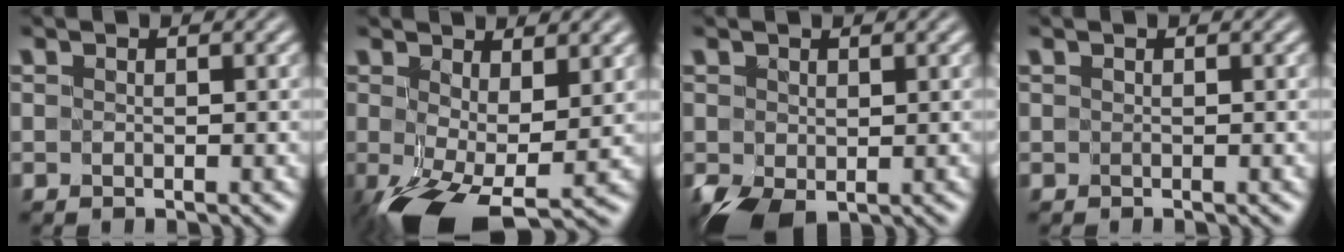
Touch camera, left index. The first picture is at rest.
{"total": 7.9, "force": [-1.9, 3.8, 6.7], "torque": [-0.141, -0.024, -0.025]}
{"total": 3.2, "force": [-0.7, 2.2, 2.2], "torque": [-0.056, -0.010, -0.011]}
{"total": 0.0}